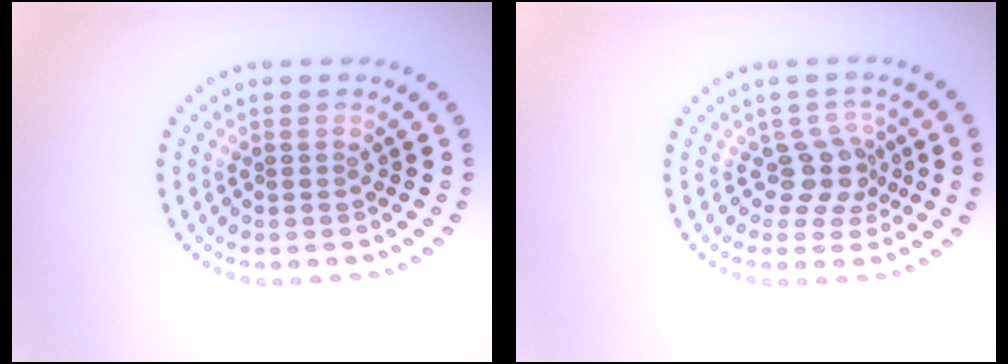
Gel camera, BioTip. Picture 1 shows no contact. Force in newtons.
{"total": 2.7, "press": 2.0, "slide": 1.8}